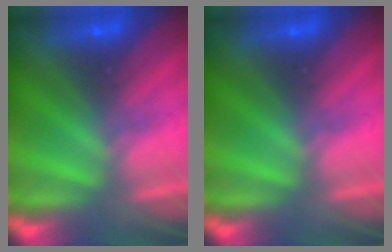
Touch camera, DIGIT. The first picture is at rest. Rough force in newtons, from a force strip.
{"total": 0.0}